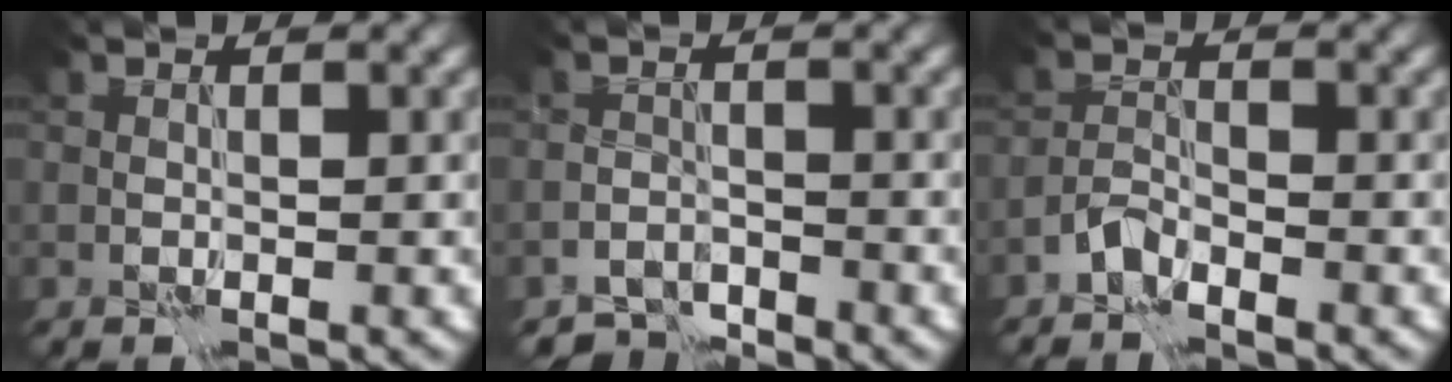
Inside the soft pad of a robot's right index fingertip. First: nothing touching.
{"total": 2.8, "force": [-2.8, 0.4, 0.0], "torque": [0.007, 0.003, -0.055]}
{"total": 1.5, "force": [-1.5, 0.2, 0.5], "torque": [-0.011, 0.007, -0.032]}